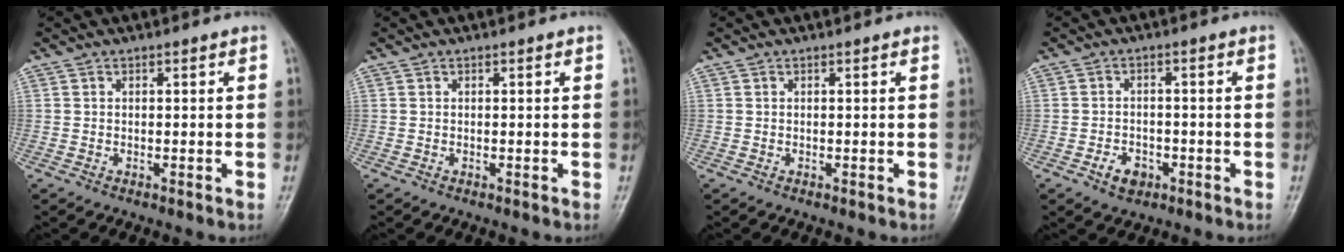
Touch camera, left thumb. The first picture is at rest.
{"total": 0.0}
{"total": 0.0}
{"total": 3.9, "force": [-2.0, 2.9, 1.7], "torque": [-0.018, 0.013, -0.031]}